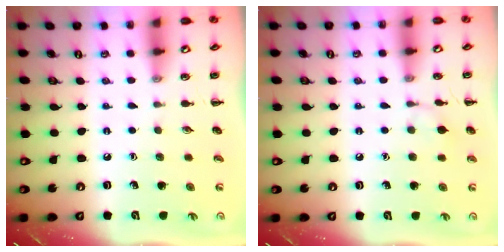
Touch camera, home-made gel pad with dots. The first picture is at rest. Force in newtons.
{"total": 5.8, "press": 5.5, "slide": 1.8}